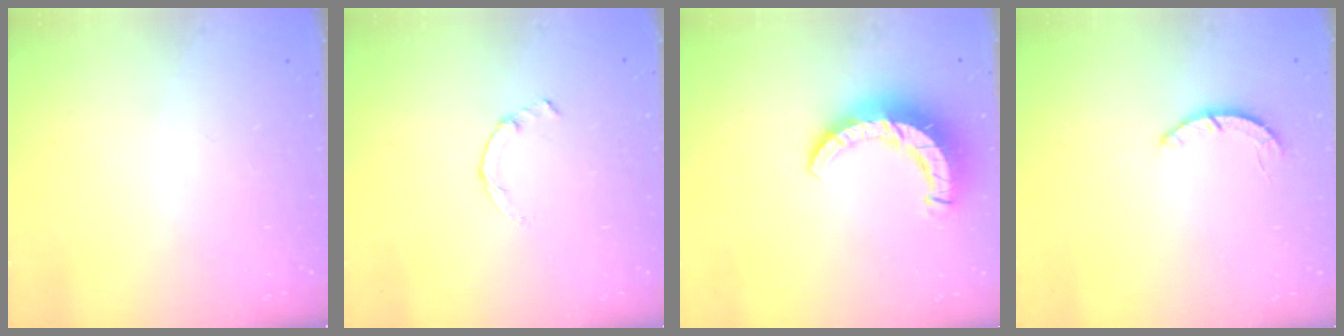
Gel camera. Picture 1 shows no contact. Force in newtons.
{"total": 0.8, "press": 0.7, "slide": 0.2}
{"total": 9.9, "press": 9.8, "slide": 0.9}
{"total": 2.2, "press": 2.2, "slide": 0.3}